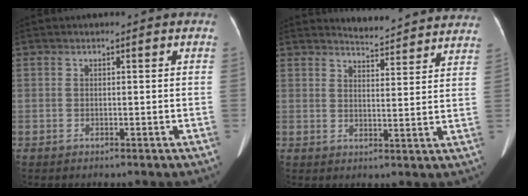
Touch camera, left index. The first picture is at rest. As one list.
[{"total": 12.5, "force": [12.3, 1.0, 2.1], "torque": [-0.017, -0.024, 0.133]}]